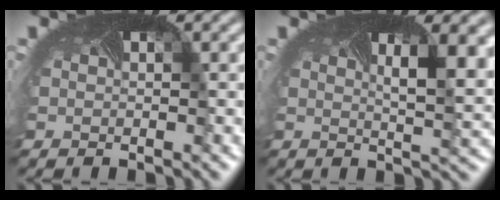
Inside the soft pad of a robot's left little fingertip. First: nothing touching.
{"total": 5.2, "force": [1.4, 1.6, 4.8], "torque": [-0.082, -0.005, 0.022]}